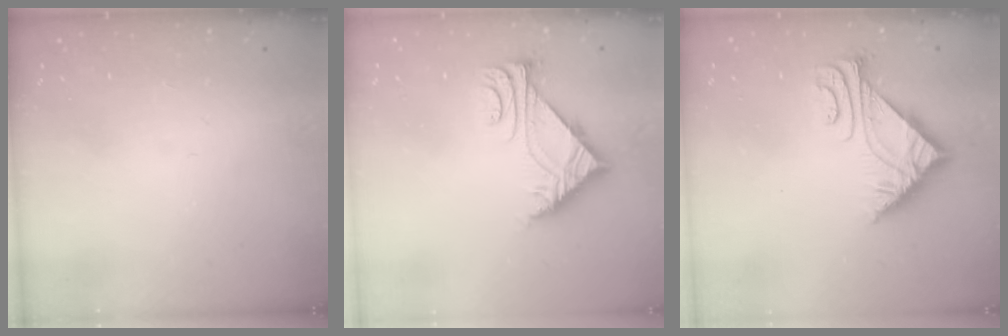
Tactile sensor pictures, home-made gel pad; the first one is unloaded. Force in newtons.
{"total": 6.2, "press": 6.2, "slide": 0.2}
{"total": 5.2, "press": 5.1, "slide": 0.7}